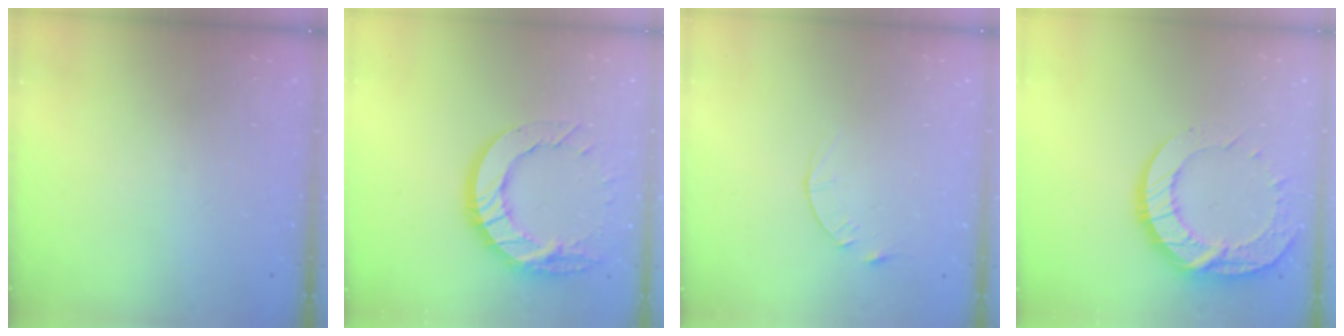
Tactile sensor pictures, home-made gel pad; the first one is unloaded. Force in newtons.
{"total": 15.9, "press": 15.9, "slide": 1.3}
{"total": 3.1, "press": 3.1, "slide": 0.5}
{"total": 15.6, "press": 15.6, "slide": 1.2}